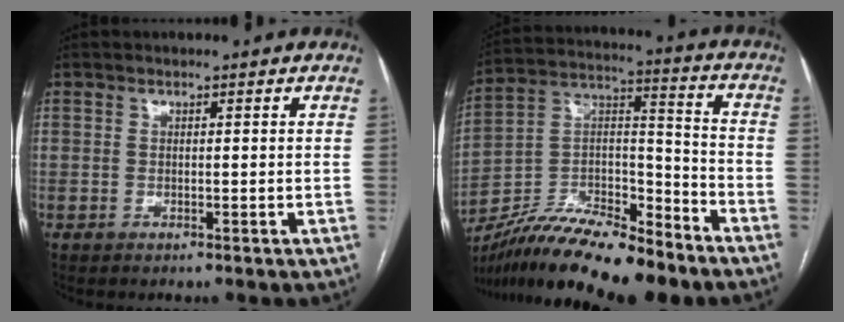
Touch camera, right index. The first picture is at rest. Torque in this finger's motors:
{"motor_torque": [0.71, -1.43, -0.31, -0.21]}